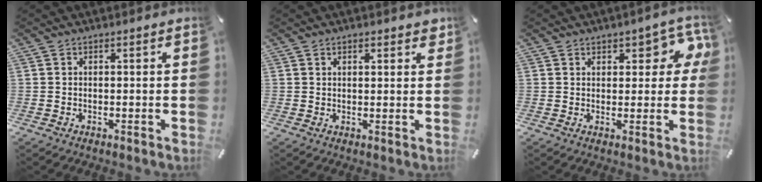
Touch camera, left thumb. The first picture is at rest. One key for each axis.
{"total": 1.8, "fx": 1.2, "fy": 1.0, "fz": 0.9, "tx": -0.009, "ty": 0.001, "tz": 0.018}
{"total": 6.6, "fx": 3.1, "fy": 3.9, "fz": 4.3, "tx": -0.035, "ty": -0.016, "tz": 0.045}